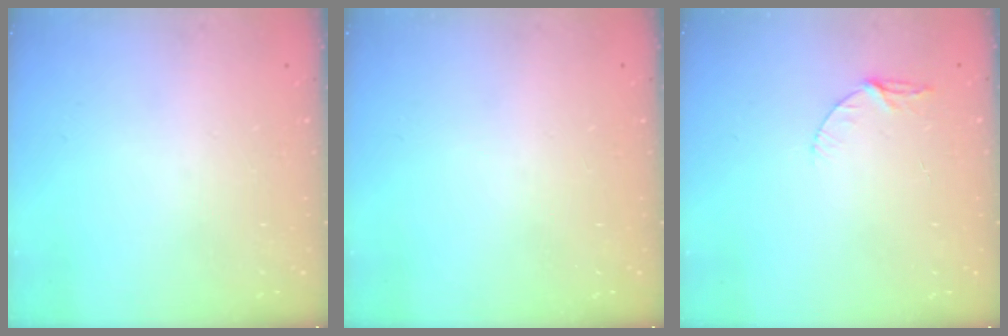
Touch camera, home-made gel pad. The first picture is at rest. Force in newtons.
{"total": 0.0}
{"total": 5.2, "press": 5.1, "slide": 0.6}